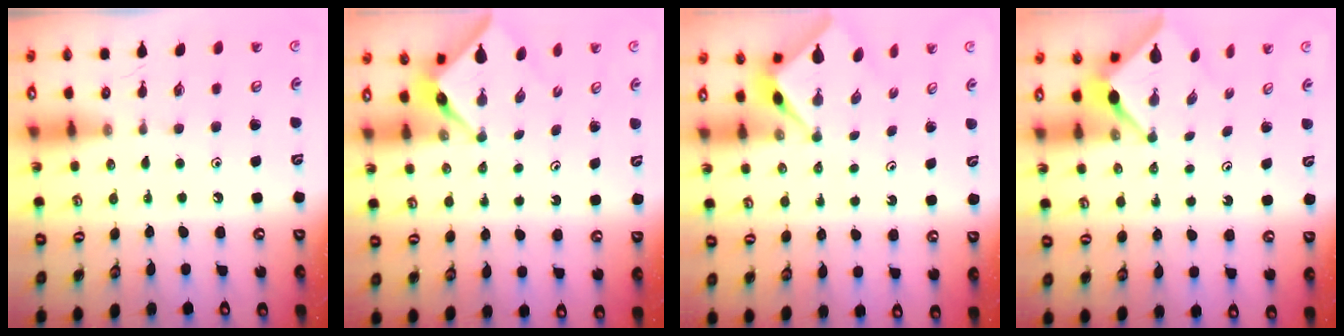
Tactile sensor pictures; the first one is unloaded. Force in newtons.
{"total": 3.3, "press": 3.3, "slide": 0.3}
{"total": 2.6, "press": 2.6, "slide": 0.1}
{"total": 3.3, "press": 3.3, "slide": 0.2}